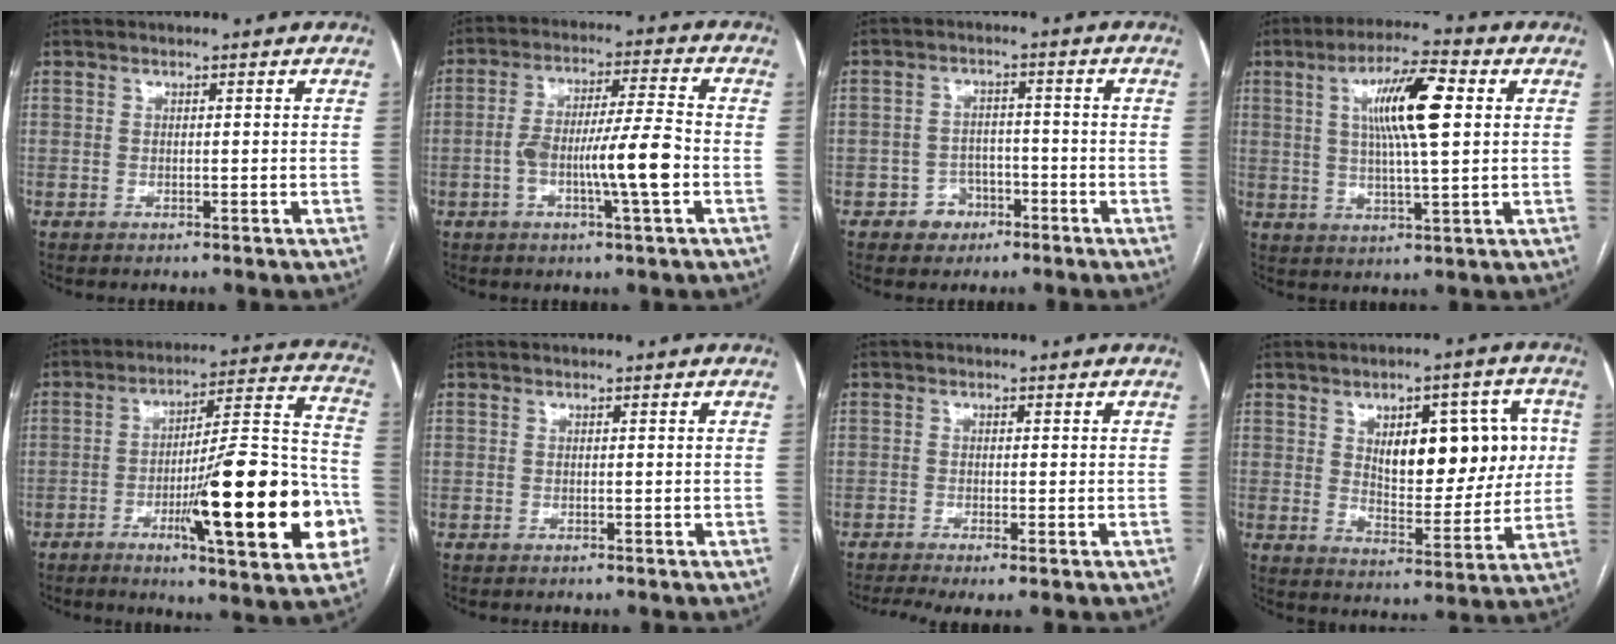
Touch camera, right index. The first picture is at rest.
{"total": 10.4, "force": [-2.7, 0.4, 10.0], "torque": [-0.178, 0.007, -0.049]}
{"total": 4.1, "force": [-2.2, 3.4, 0.8], "torque": [-0.005, 0.015, -0.030]}
{"total": 11.0, "force": [2.7, 1.4, 10.6], "torque": [-0.190, 0.011, 0.046]}
{"total": 23.0, "force": [-7.0, 3.0, 21.7], "torque": [-0.276, 0.004, -0.097]}
{"total": 0.0}
{"total": 4.8, "force": [-2.9, 0.8, 3.7], "torque": [-0.065, -0.012, -0.051]}
{"total": 14.2, "force": [3.3, 6.4, 12.2], "torque": [-0.160, 0.022, 0.059]}